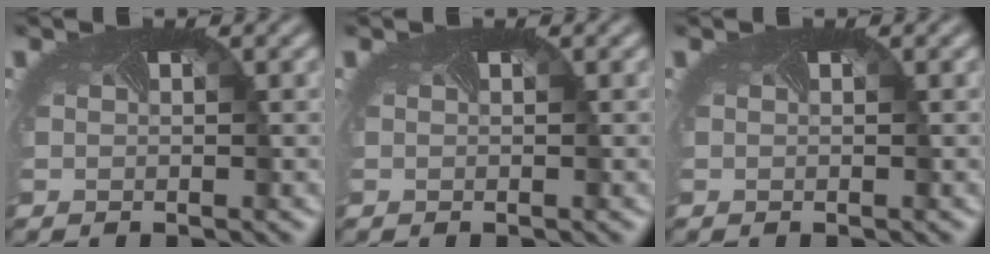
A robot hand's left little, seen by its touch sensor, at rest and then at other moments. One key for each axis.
{"total": 0.0}
{"total": 0.0}